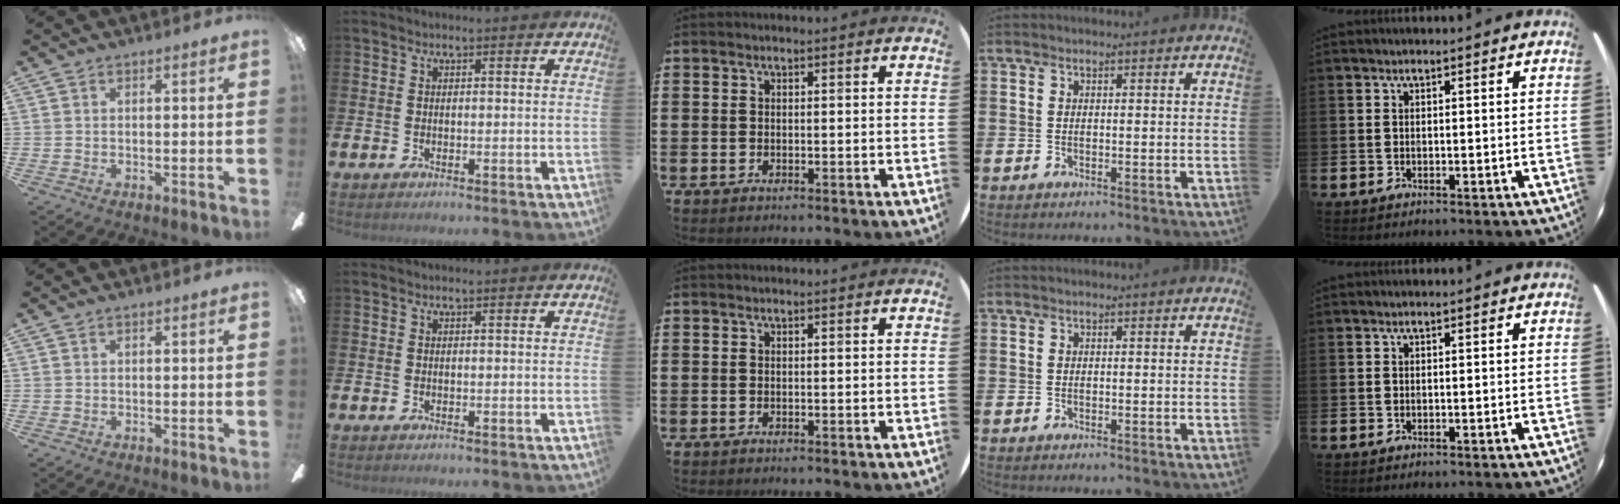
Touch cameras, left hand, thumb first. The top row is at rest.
{}